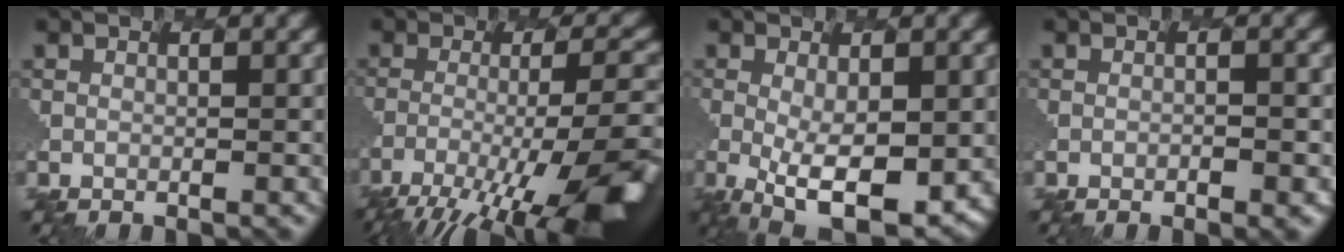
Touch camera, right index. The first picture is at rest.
{"total": 12.5, "force": [-7.6, 3.0, 9.5], "torque": [-0.177, -0.014, -0.109]}
{"total": 6.3, "force": [-0.9, 2.4, 5.7], "torque": [-0.122, -0.035, 0.001]}
{"total": 1.1, "force": [-0.4, 0.3, 1.0], "torque": [-0.024, 0.002, -0.003]}